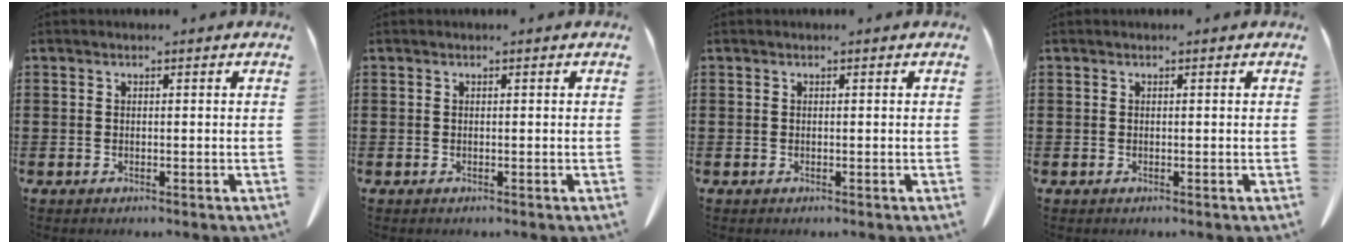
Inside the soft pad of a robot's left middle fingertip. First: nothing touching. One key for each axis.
{"total": 0.0}
{"total": 0.0}
{"total": 0.0}